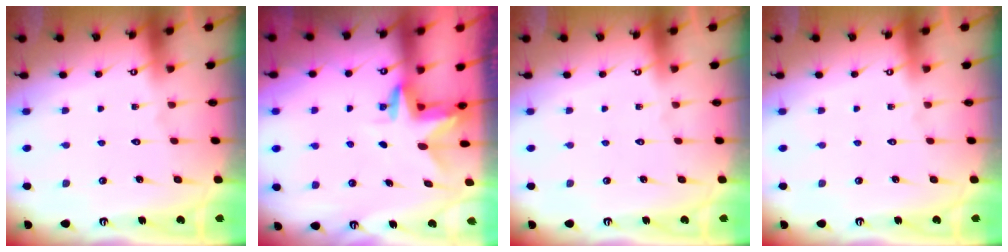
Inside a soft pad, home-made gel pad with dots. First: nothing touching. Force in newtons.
{"total": 3.0, "press": 3.0, "slide": 0.2}
{"total": 0.0}
{"total": 0.0}